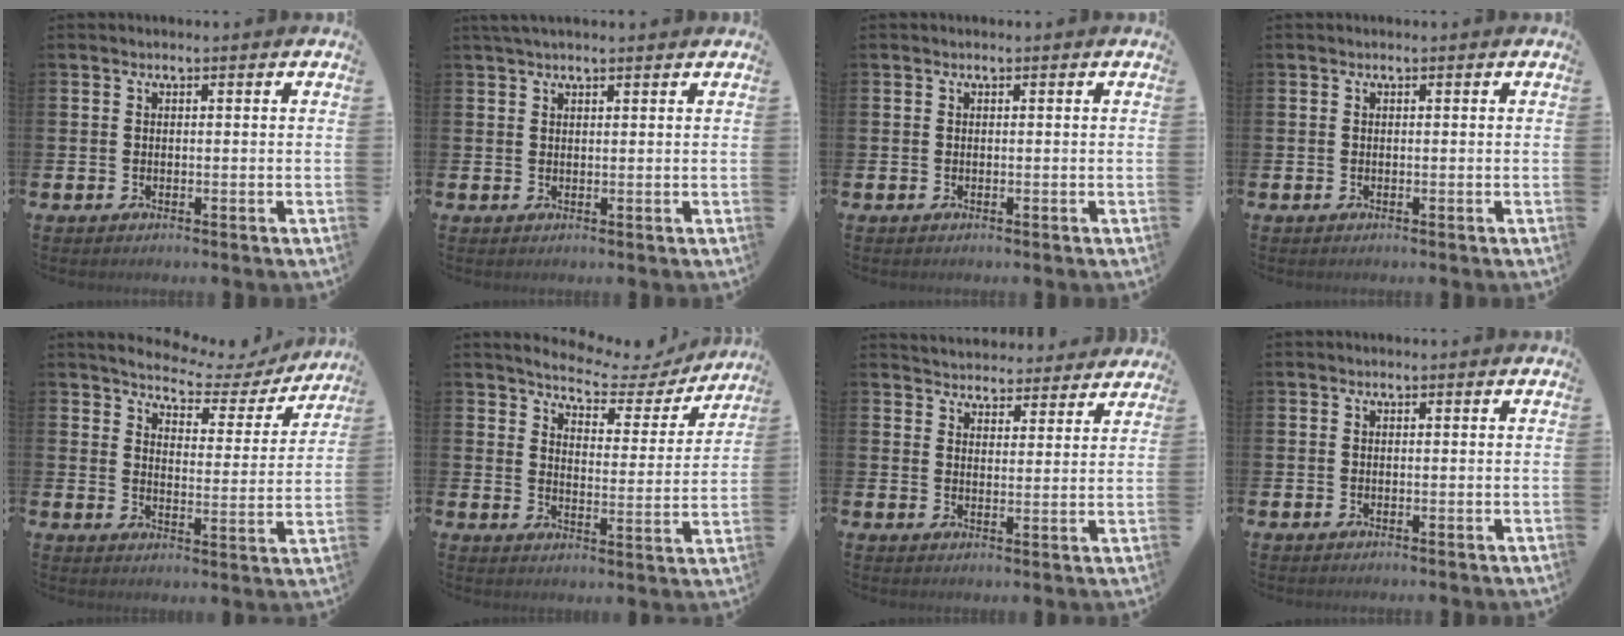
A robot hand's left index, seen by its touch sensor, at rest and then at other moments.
{"total": 1.8, "force": [1.5, 0.3, 0.8], "torque": [-0.017, 0.004, 0.028]}
{"total": 0.0}
{"total": 0.0}
{"total": 4.2, "force": [3.9, 1.5, 0.8], "torque": [-0.034, -0.034, 0.056]}
{"total": 4.9, "force": [4.5, 1.4, 1.2], "torque": [-0.040, -0.038, 0.070]}
{"total": 4.5, "force": [4.4, 0.9, -0.3], "torque": [-0.009, -0.029, 0.078]}
{"total": 0.0}